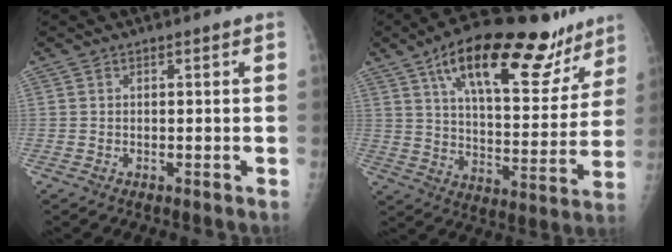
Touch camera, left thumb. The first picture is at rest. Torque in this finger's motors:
{"motor_torque": [0.49, 0.54, 1.57, -1.21, 0.40]}